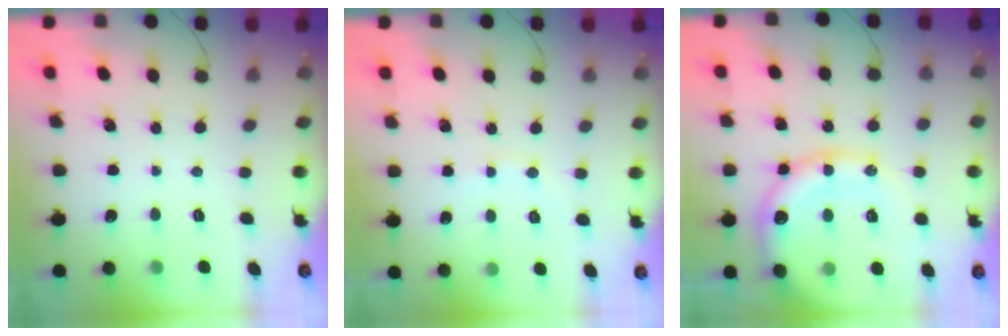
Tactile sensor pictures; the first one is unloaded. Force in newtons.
{"total": 5.0, "press": 4.8, "slide": 1.4}
{"total": 20.2, "press": 19.9, "slide": 3.5}